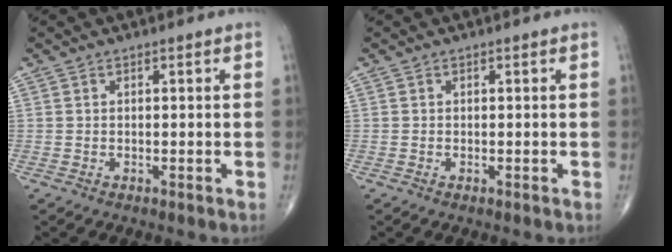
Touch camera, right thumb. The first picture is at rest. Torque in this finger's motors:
{"motor_torque": [0.62, 0.34, 0.05, -0.03, 0.00]}